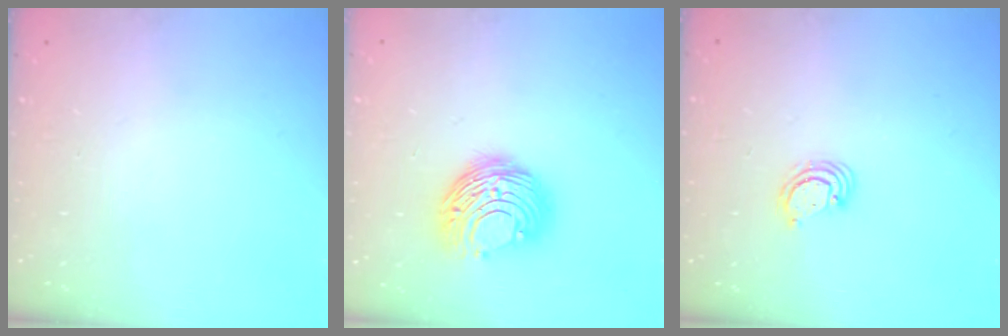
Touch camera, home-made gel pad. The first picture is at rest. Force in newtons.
{"total": 10.4, "press": 10.4, "slide": 0.6}
{"total": 2.5, "press": 2.5, "slide": 0.3}